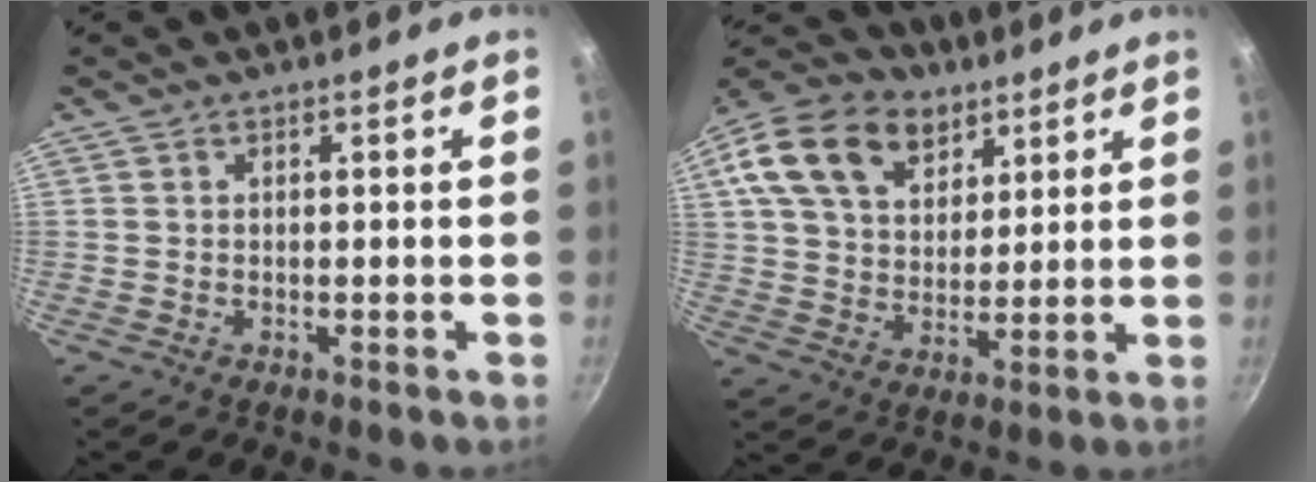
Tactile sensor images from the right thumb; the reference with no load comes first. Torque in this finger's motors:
{"motor_torque": [0.15, 0.33, 0.51, -0.24, 0.22]}